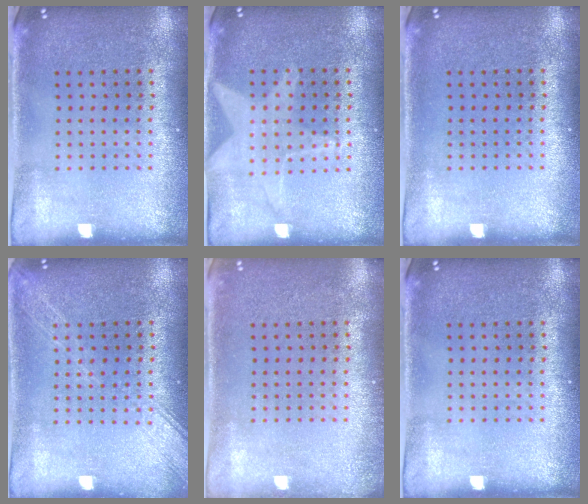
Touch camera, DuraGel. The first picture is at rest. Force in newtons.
{"total": 0.6, "press": 0.5, "slide": 0.2}
{"total": 0.0}
{"total": 3.0, "press": 3.0, "slide": 0.5}
{"total": 0.9, "press": 0.8, "slide": 0.2}
{"total": 0.0}